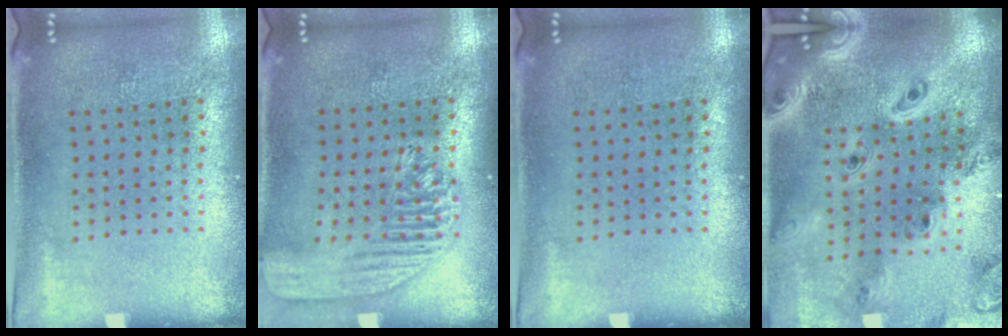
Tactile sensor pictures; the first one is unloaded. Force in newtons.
{"total": 1.7, "press": 1.5, "slide": 0.7}
{"total": 0.0}
{"total": 3.9, "press": 3.0, "slide": 2.5}